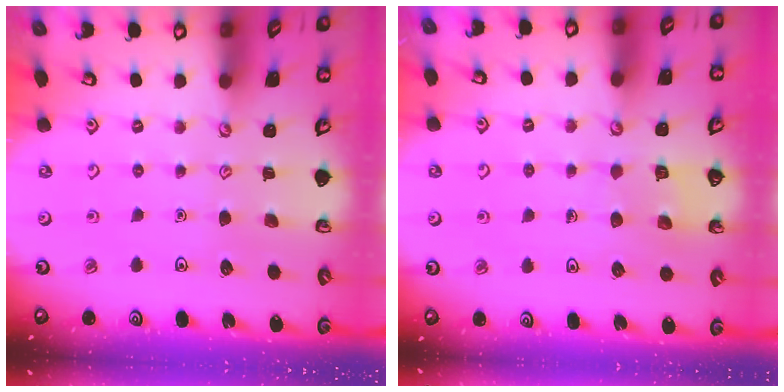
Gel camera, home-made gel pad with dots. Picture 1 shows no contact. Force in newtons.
{"total": 4.1, "press": 4.1, "slide": 0.1}